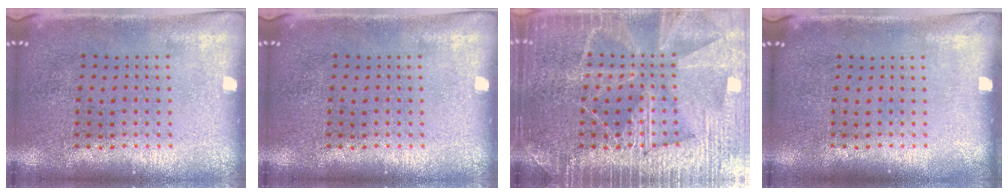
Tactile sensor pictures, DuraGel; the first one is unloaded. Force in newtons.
{"total": 0.0}
{"total": 4.8, "press": 4.7, "slide": 0.6}
{"total": 0.0}